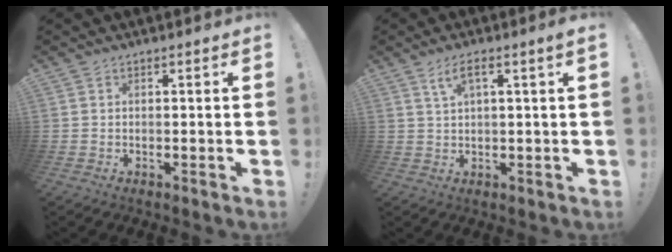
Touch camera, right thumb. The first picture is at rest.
{"total": 4.4, "force": [1.6, 0.5, 4.1], "torque": [-0.079, 0.003, 0.026]}